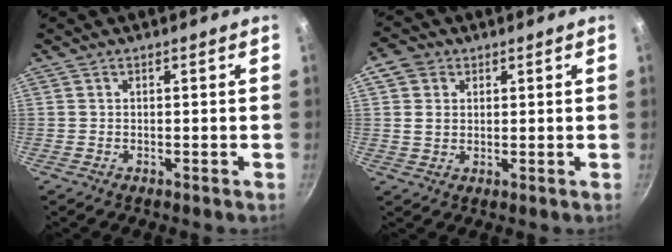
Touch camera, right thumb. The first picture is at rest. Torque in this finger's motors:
{"motor_torque": [-0.47, 0.64, 0.25, -0.05, 0.10]}